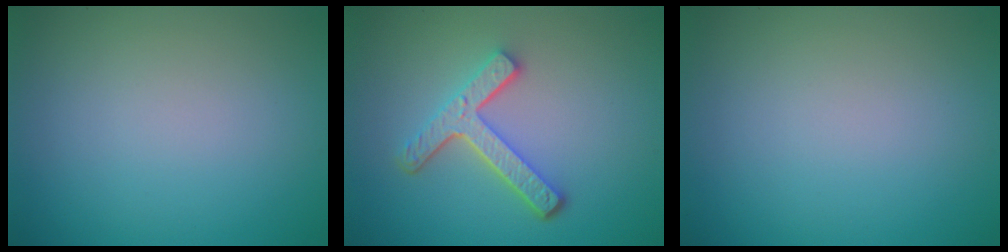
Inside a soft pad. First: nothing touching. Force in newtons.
{"total": 4.3, "press": 3.3, "slide": 2.7}
{"total": 0.0}